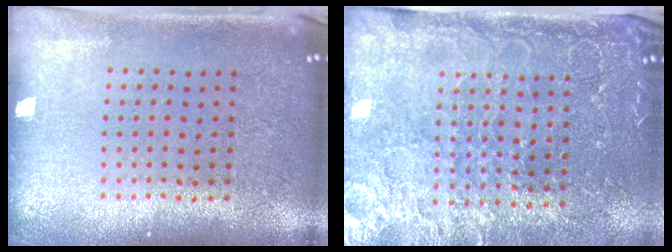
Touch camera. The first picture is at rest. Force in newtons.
{"total": 4.2, "press": 4.0, "slide": 1.5}